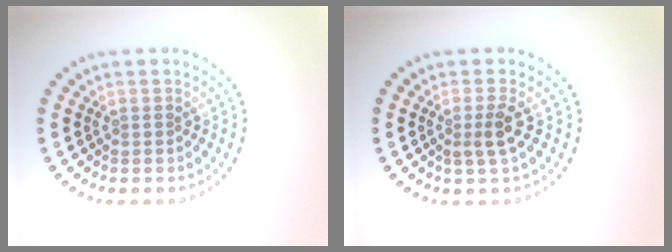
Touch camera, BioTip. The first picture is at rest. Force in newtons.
{"total": 2.0, "press": 1.6, "slide": 1.3}